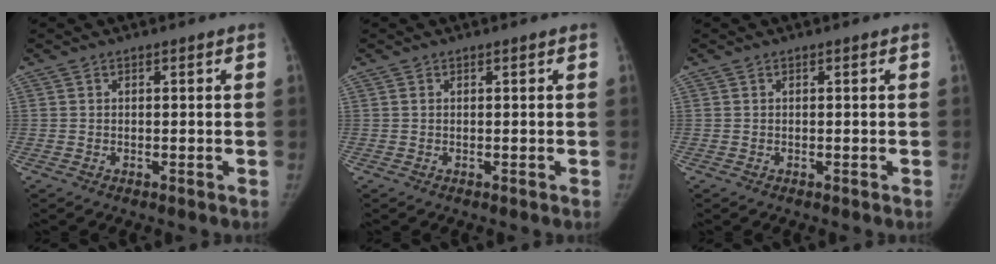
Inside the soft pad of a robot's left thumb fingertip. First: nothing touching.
{"total": 0.0}
{"total": 0.0}